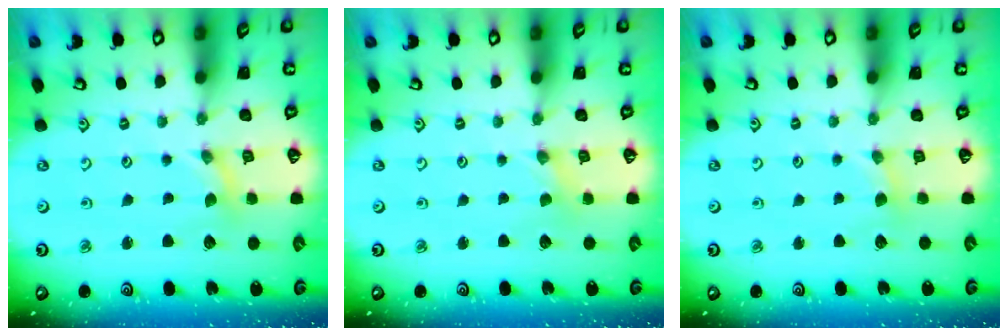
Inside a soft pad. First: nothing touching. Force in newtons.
{"total": 0.0}
{"total": 2.0, "press": 1.9, "slide": 0.4}